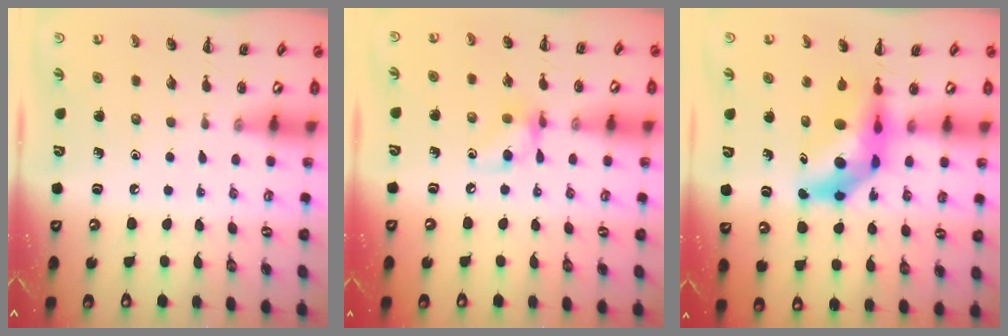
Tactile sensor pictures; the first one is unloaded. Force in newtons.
{"total": 8.5, "press": 8.4, "slide": 1.3}
{"total": 9.3, "press": 8.8, "slide": 3.1}